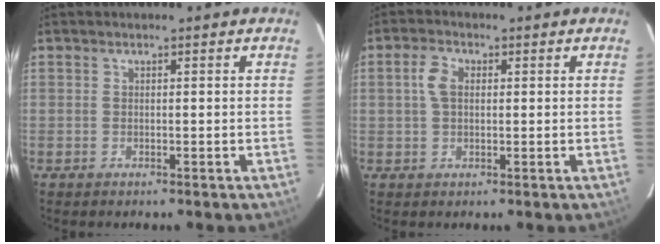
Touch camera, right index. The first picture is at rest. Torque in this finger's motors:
{"motor_torque": [0.30, -0.15, 0.19, 0.05]}